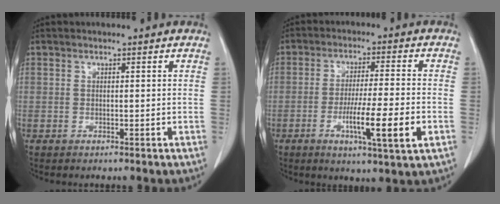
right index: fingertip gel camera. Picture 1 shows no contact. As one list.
[{"total": 10.5, "force": [-3.3, 0.0, 10.0], "torque": [-0.167, -0.017, -0.056]}]